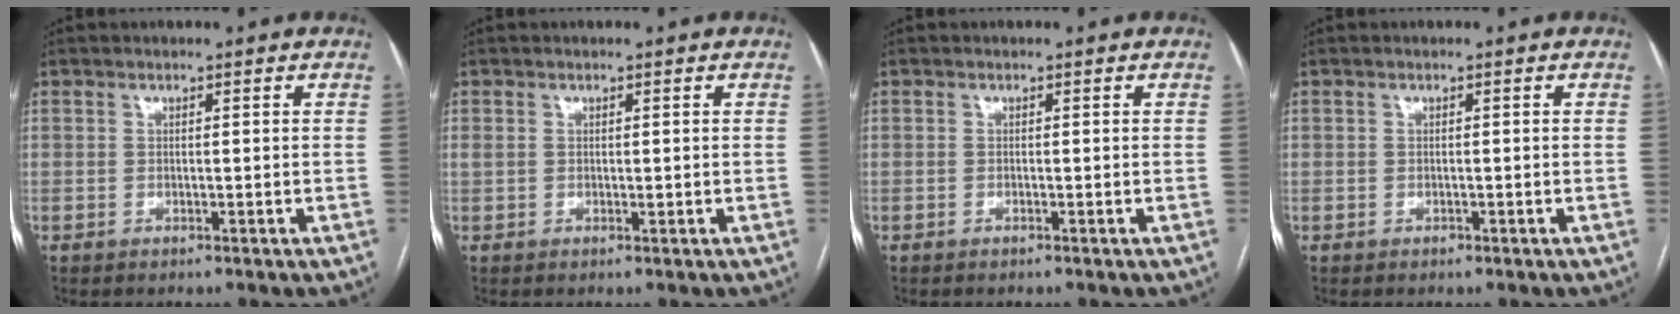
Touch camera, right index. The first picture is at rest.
{"total": 1.2, "force": [0.2, 0.8, 0.9], "torque": [-0.021, 0.008, 0.010]}
{"total": 0.0}
{"total": 0.6, "force": [-0.3, 0.5, 0.0], "torque": [-0.001, 0.004, -0.004]}